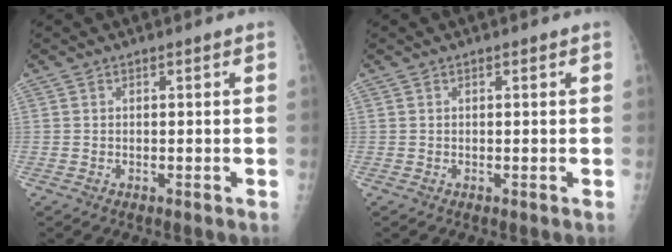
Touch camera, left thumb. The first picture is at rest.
{"total": 0.0}